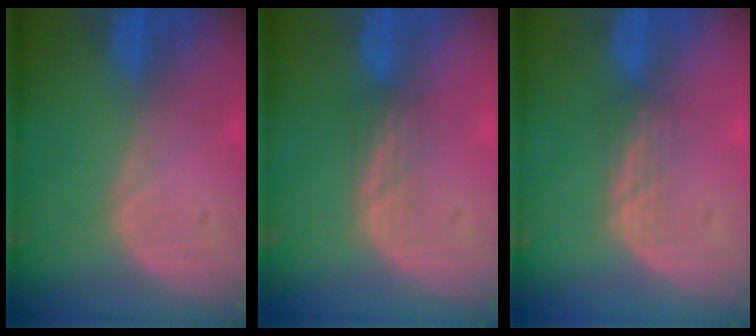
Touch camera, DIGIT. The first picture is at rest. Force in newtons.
{"total": 2.3, "press": 2.2, "slide": 0.6}
{"total": 2.2, "press": 2.1, "slide": 0.2}